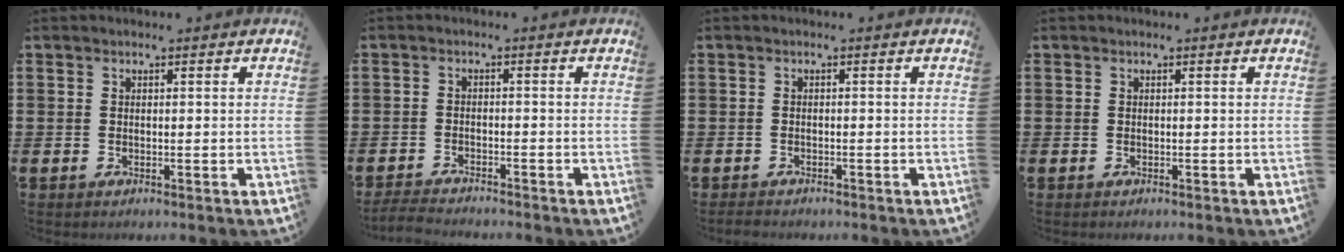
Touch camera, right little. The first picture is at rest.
{"total": 2.3, "force": [-2.3, 0.0, 0.3], "torque": [-0.006, 0.004, -0.047]}
{"total": 0.9, "force": [-0.8, 0.3, 0.3], "torque": [-0.008, 0.001, -0.017]}
{"total": 0.0}